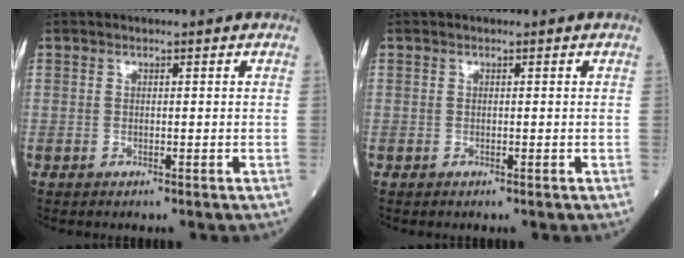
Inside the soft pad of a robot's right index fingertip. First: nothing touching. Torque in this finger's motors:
{"motor_torque": [0.00, 0.00, 0.00, 0.00]}